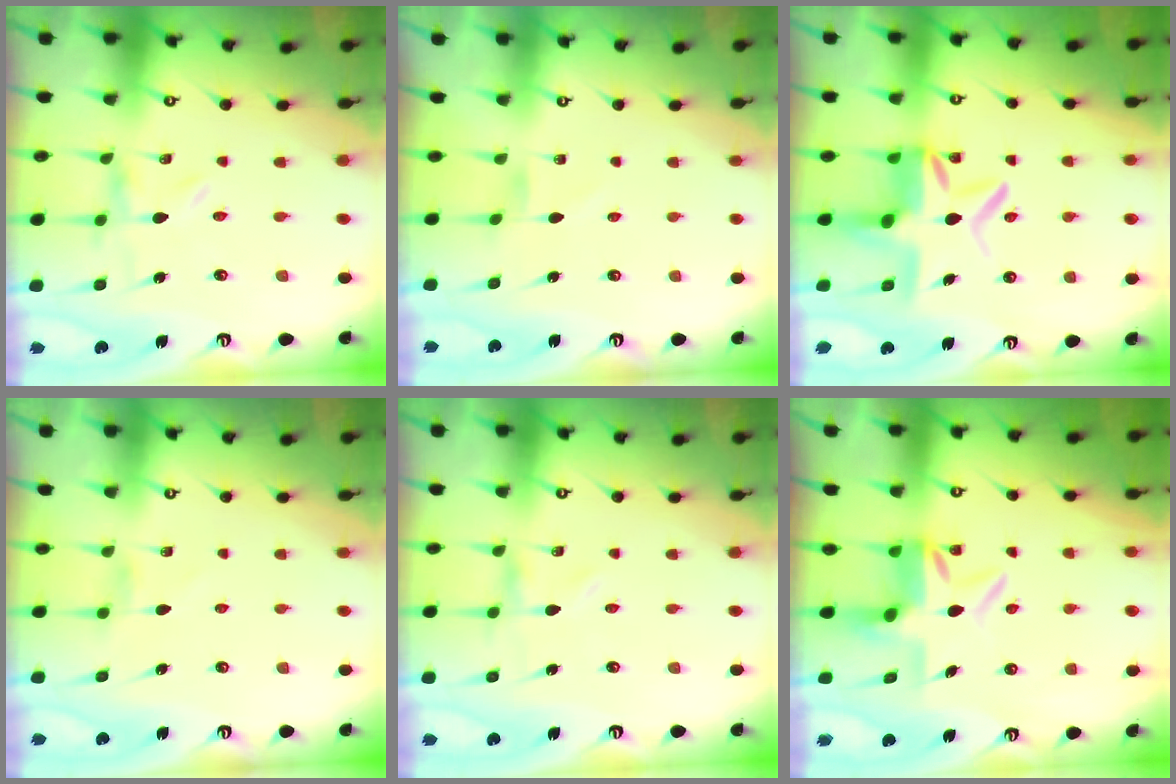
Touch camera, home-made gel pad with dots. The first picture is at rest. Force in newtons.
{"total": 0.0}
{"total": 9.0, "press": 8.7, "slide": 2.5}
{"total": 1.3, "press": 1.2, "slide": 0.3}
{"total": 0.0}
{"total": 7.2, "press": 7.2, "slide": 0.4}